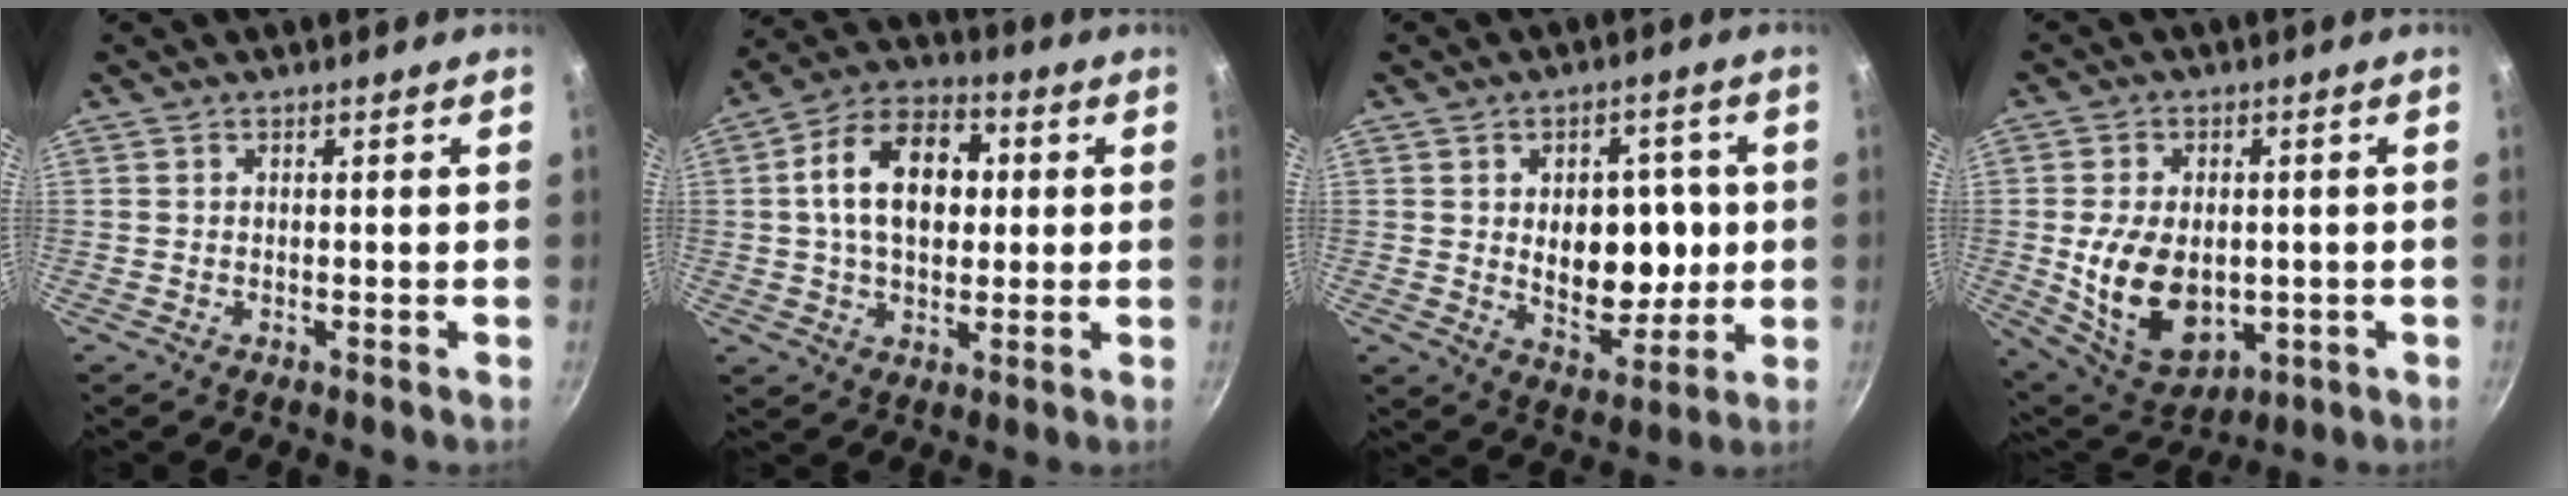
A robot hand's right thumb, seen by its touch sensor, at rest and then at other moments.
{"total": 15.2, "force": [2.1, 10.1, 11.2], "torque": [-0.153, 0.022, 0.019]}
{"total": 13.1, "force": [0.8, 8.6, 9.9], "torque": [-0.089, -0.011, 0.021]}
{"total": 14.6, "force": [-1.2, 9.9, 10.7], "torque": [-0.166, -0.011, 0.002]}